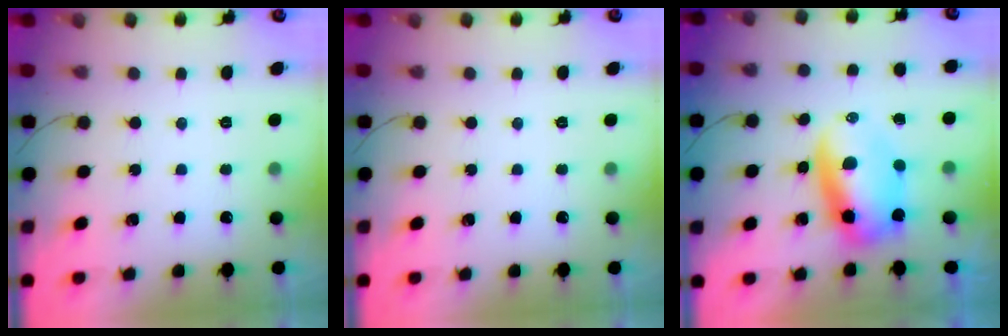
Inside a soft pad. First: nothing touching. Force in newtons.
{"total": 0.0}
{"total": 9.1, "press": 8.8, "slide": 2.5}